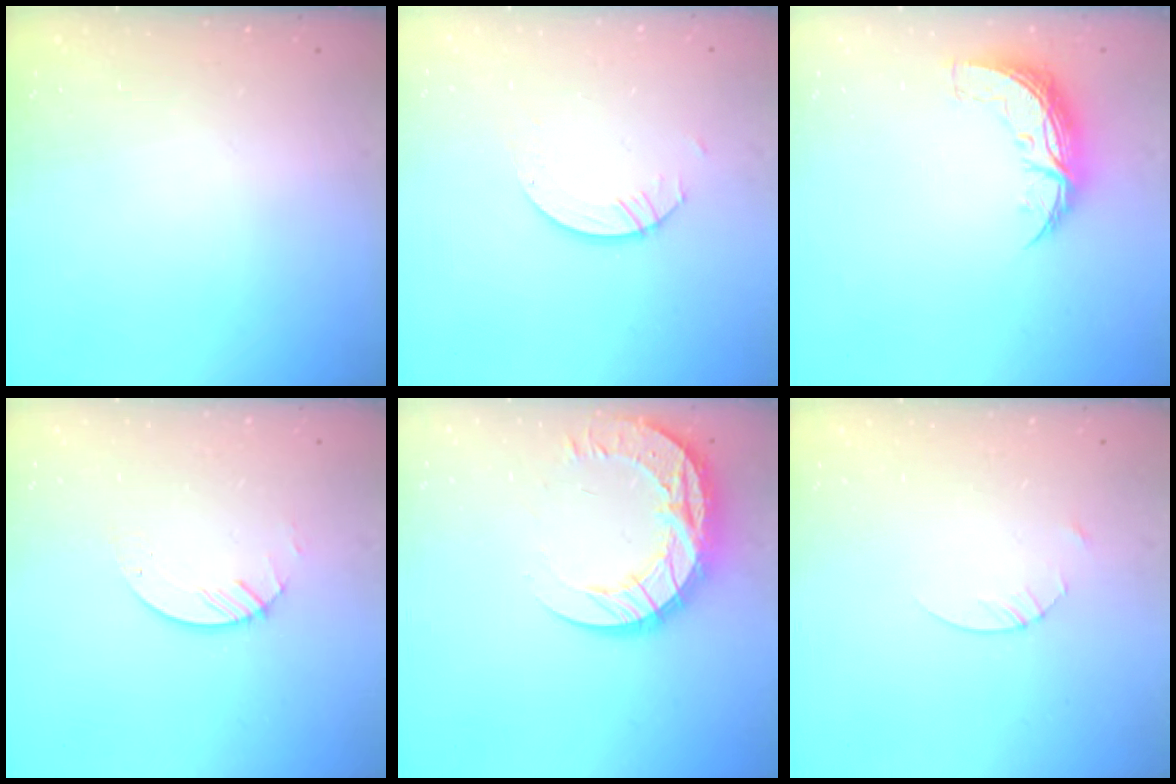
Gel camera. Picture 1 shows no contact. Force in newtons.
{"total": 4.0, "press": 4.0, "slide": 0.3}
{"total": 8.4, "press": 8.4, "slide": 0.3}
{"total": 2.6, "press": 2.6, "slide": 0.3}
{"total": 16.8, "press": 16.7, "slide": 1.7}
{"total": 1.4, "press": 1.4, "slide": 0.2}